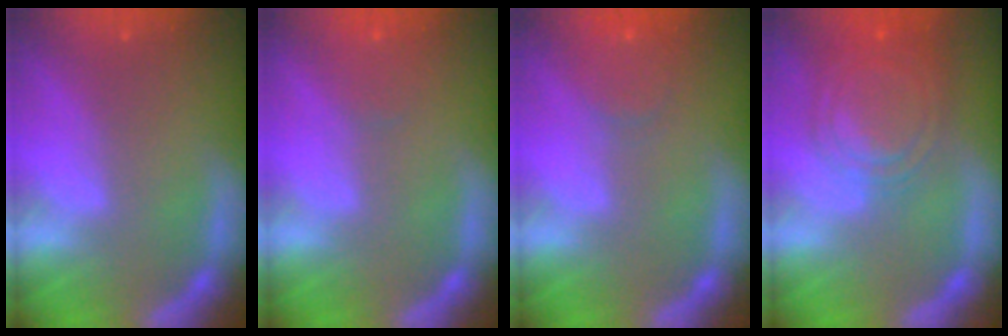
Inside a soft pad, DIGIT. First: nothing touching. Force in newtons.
{"total": 1.4}
{"total": 3.0}
{"total": 9.1}